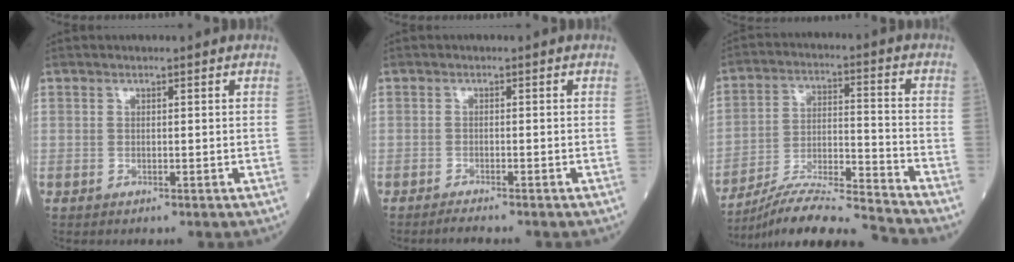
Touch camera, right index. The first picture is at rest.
{"total": 1.8, "force": [-1.6, -0.3, 0.7], "torque": [-0.016, -0.002, -0.025]}
{"total": 14.2, "force": [-13.4, -1.6, 4.5], "torque": [-0.078, 0.012, -0.235]}